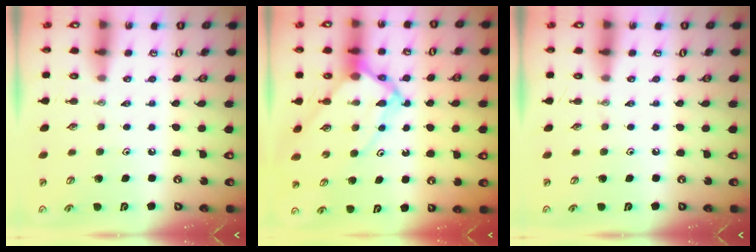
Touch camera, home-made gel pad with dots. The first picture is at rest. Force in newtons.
{"total": 10.6, "press": 10.5, "slide": 1.0}
{"total": 0.0}